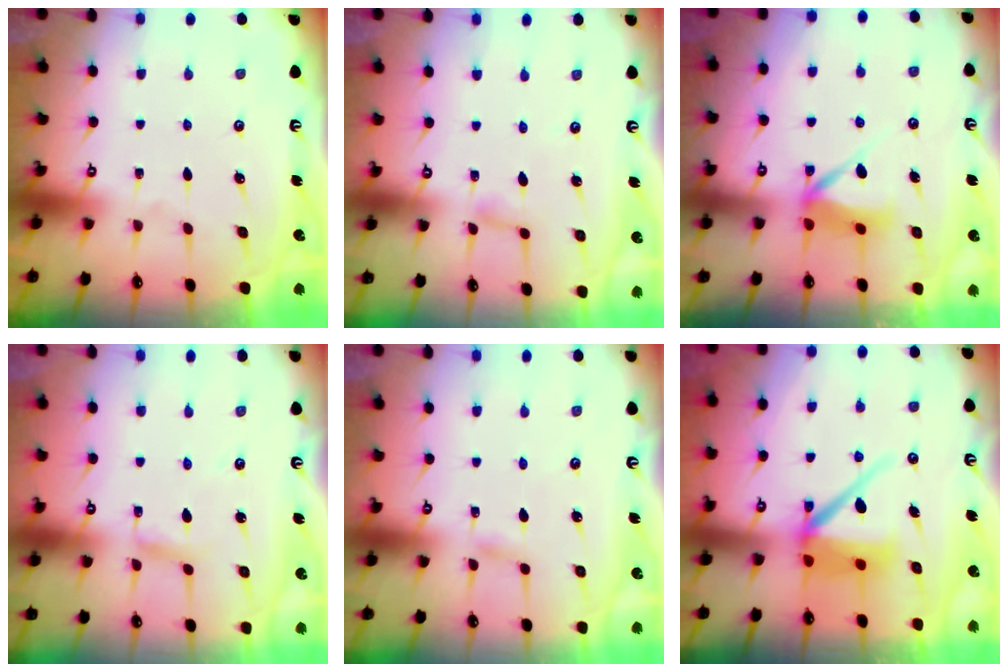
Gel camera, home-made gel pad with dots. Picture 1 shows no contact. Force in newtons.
{"total": 3.3, "press": 3.3, "slide": 0.4}
{"total": 6.7, "press": 6.7, "slide": 0.7}
{"total": 2.9, "press": 2.9, "slide": 0.2}
{"total": 2.7, "press": 2.7, "slide": 0.2}
{"total": 10.0, "press": 9.9, "slide": 1.3}